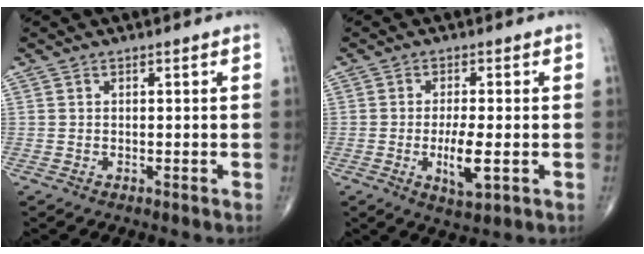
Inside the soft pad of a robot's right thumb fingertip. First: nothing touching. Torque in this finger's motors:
{"motor_torque": [1.15, 0.99, 0.86, -0.03, 0.21]}